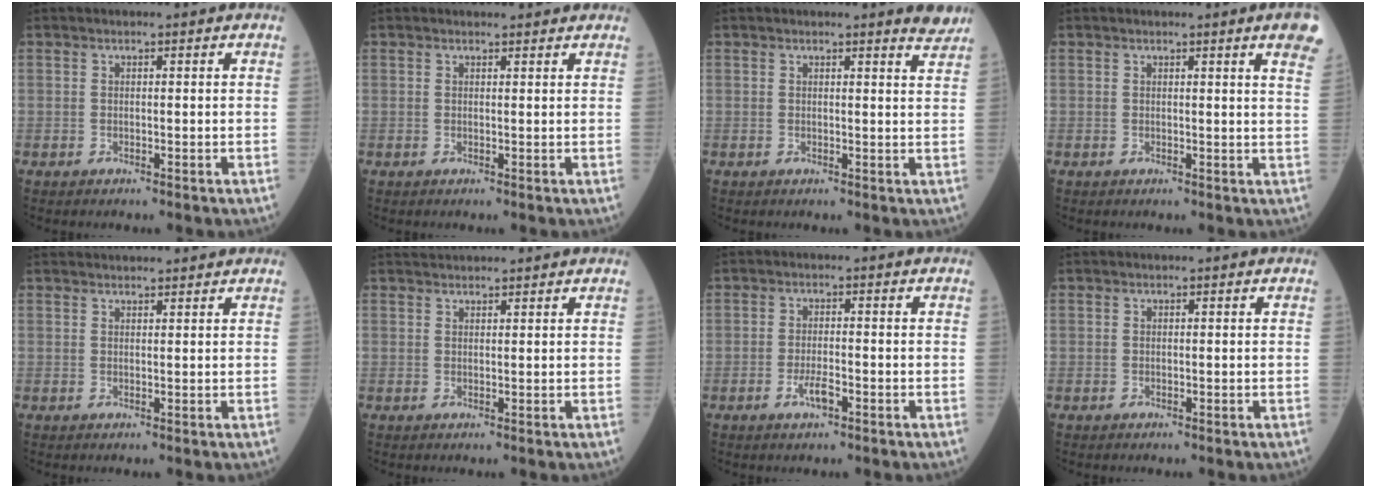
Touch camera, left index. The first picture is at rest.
{"total": 3.2, "force": [3.0, 0.7, 0.7], "torque": [-0.011, 0.014, 0.033]}
{"total": 2.5, "force": [2.4, -0.1, 0.5], "torque": [-0.007, -0.022, 0.013]}
{"total": 5.0, "force": [3.5, -0.3, 3.7], "torque": [-0.036, -0.012, 0.022]}
{"total": 5.8, "force": [5.6, 0.6, 1.6], "torque": [-0.018, 0.032, 0.069]}
{"total": 3.4, "force": [3.3, 0.3, 0.8], "torque": [-0.012, 0.034, 0.056]}
{"total": 2.7, "force": [-1.4, 0.6, 2.2], "torque": [-0.047, -0.001, -0.026]}
{"total": 0.0}